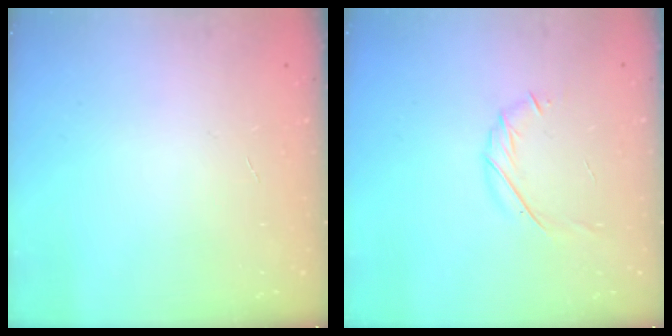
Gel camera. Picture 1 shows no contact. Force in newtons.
{"total": 4.1, "press": 4.0, "slide": 1.1}